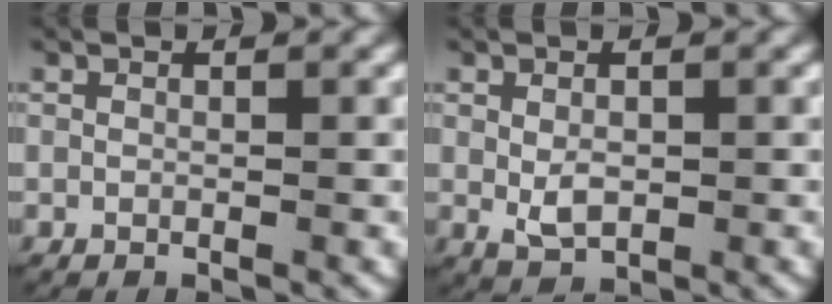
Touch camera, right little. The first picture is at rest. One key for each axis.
{"total": 2.2, "fx": 0.0, "fy": 1.3, "fz": 1.8, "tx": -0.042, "ty": -0.014, "tz": 0.009}